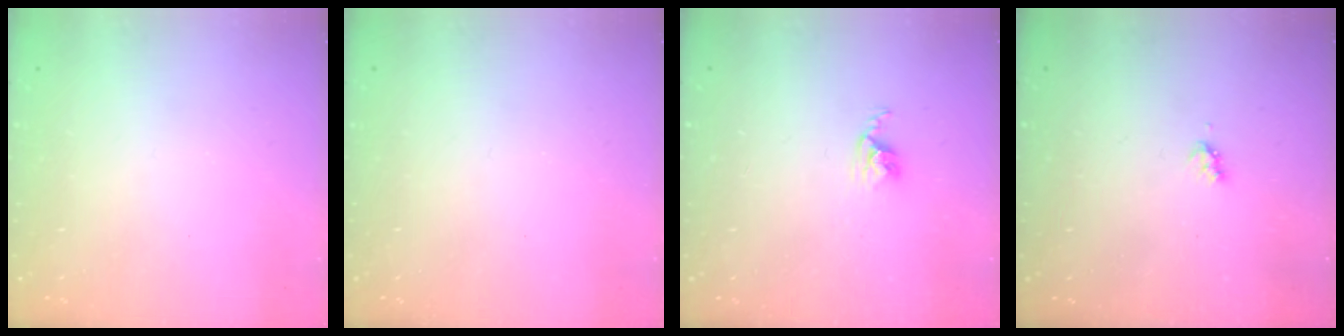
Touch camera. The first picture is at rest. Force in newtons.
{"total": 0.0}
{"total": 2.8, "press": 2.7, "slide": 0.4}
{"total": 2.8, "press": 2.8, "slide": 0.4}